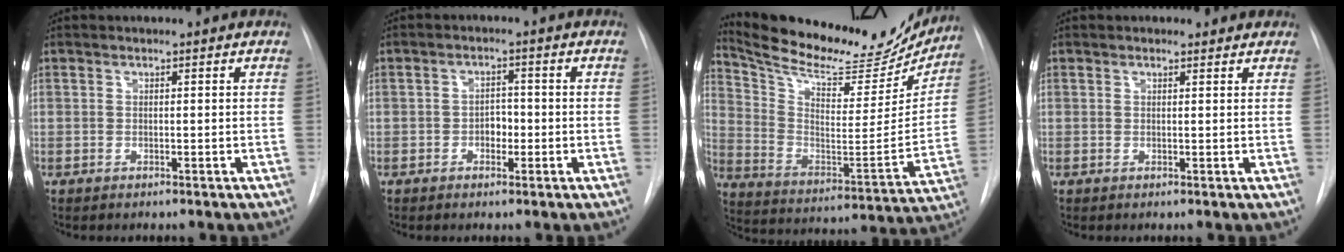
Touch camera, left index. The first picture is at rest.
{"total": 2.5, "force": [-0.8, 1.7, 1.7], "torque": [-0.021, 0.007, -0.012]}
{"total": 24.7, "force": [22.4, 6.0, 8.6], "torque": [-0.143, -0.048, 0.323]}
{"total": 1.4, "force": [1.2, 0.6, 0.2], "torque": [-0.007, 0.002, 0.012]}